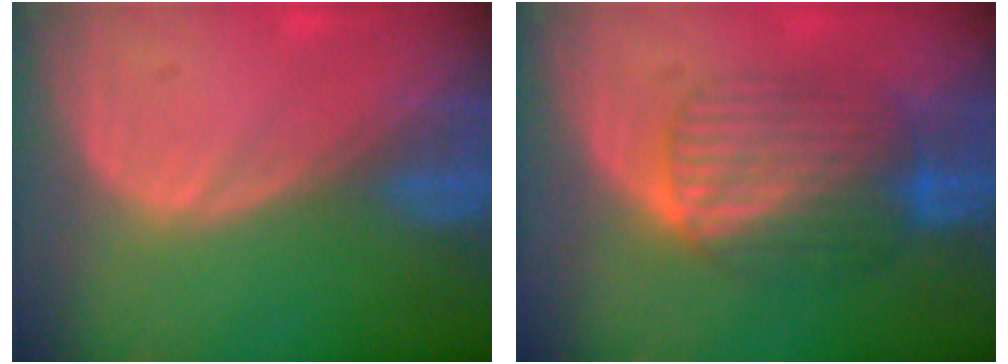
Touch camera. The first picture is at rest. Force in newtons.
{"total": 7.1, "press": 7.1, "slide": 0.2}